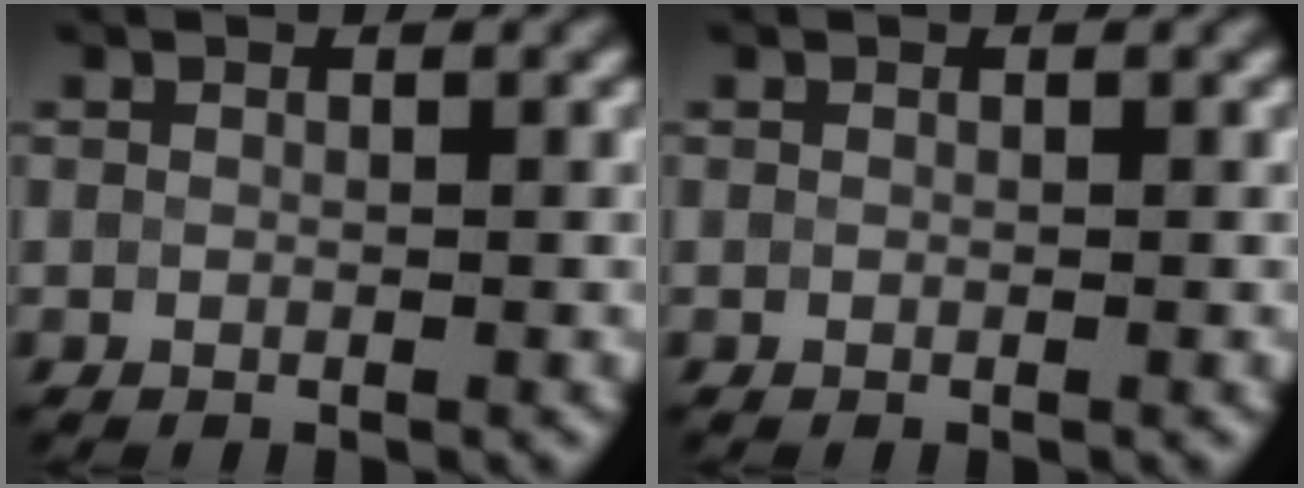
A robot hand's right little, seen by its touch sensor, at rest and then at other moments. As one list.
[{"total": 0.0}]